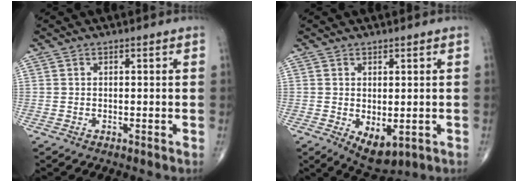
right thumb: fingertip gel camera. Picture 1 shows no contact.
{"total": 5.6, "force": [-1.2, 3.0, 4.5], "torque": [-0.059, -0.009, -0.003]}